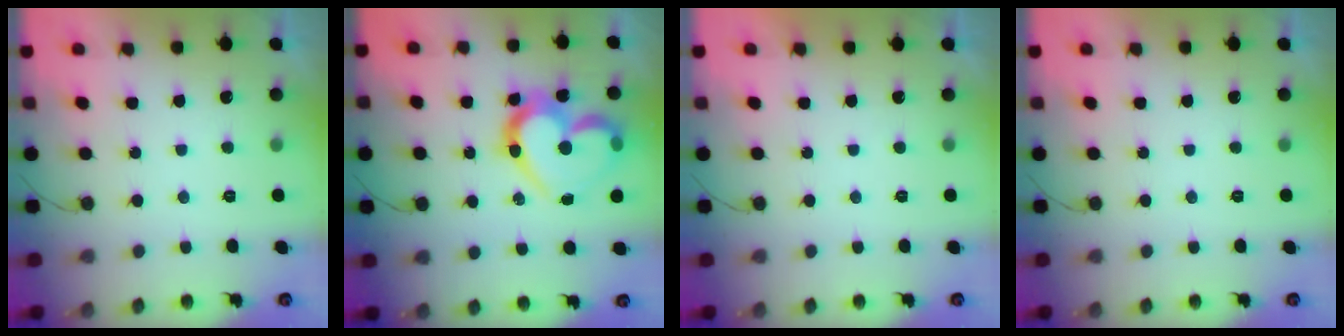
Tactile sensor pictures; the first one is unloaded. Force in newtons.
{"total": 18.1, "press": 18.0, "slide": 1.8}
{"total": 1.8, "press": 1.8, "slide": 0.0}
{"total": 0.0}